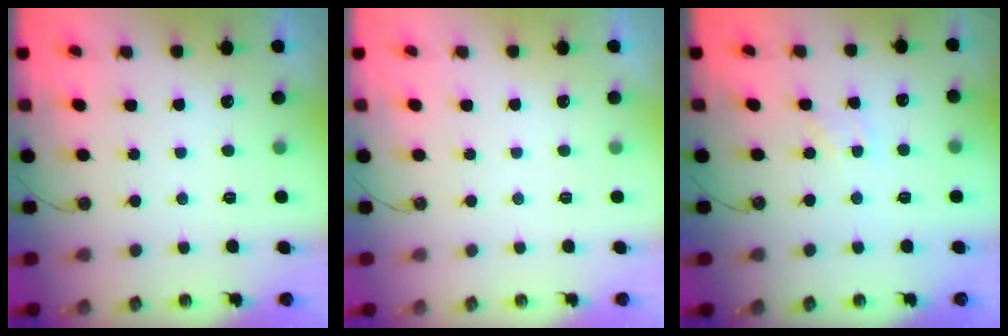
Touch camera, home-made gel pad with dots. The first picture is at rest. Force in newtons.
{"total": 0.0}
{"total": 1.9, "press": 1.9, "slide": 0.4}